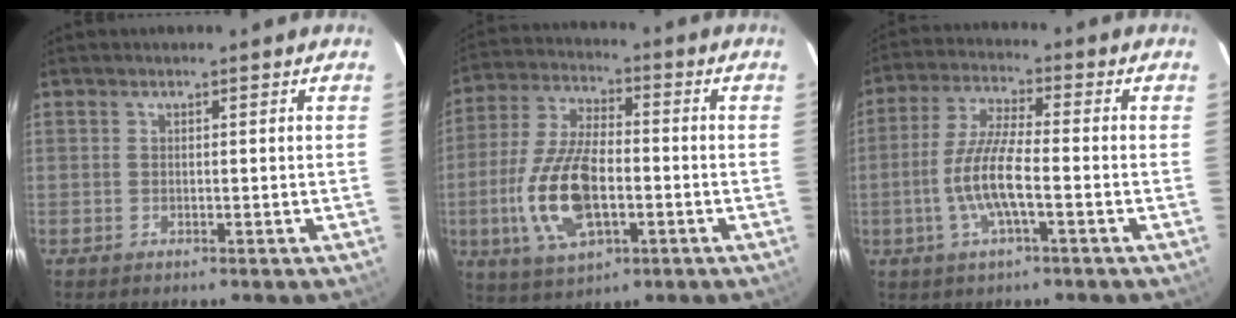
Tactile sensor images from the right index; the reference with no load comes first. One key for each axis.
{"total": 15.5, "fx": -3.7, "fy": 7.0, "fz": 13.3, "tx": -0.283, "ty": -0.003, "tz": -0.065}
{"total": 9.3, "fx": -2.7, "fy": 1.5, "fz": 8.8, "tx": -0.183, "ty": -0.002, "tz": -0.053}